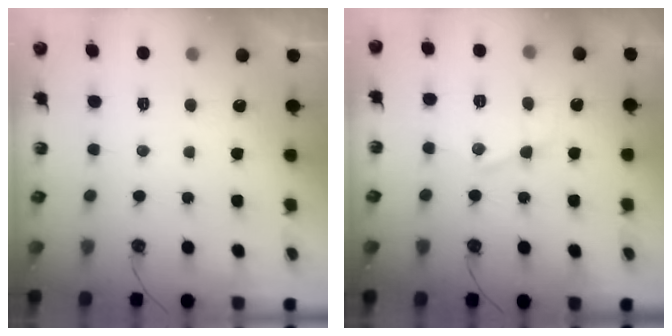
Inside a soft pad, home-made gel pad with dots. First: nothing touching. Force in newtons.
{"total": 11.6, "press": 11.6, "slide": 0.6}